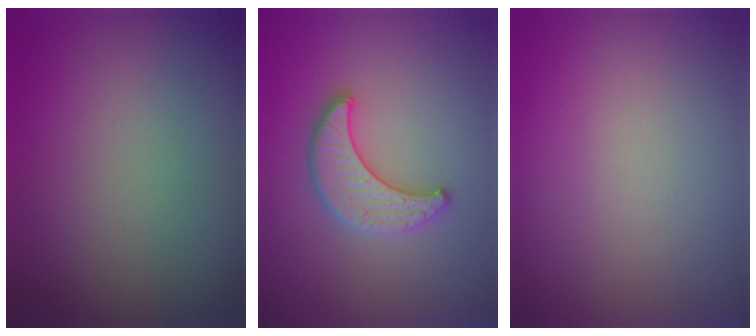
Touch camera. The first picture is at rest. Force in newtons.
{"total": 3.8, "press": 3.6, "slide": 1.2}
{"total": 0.0}